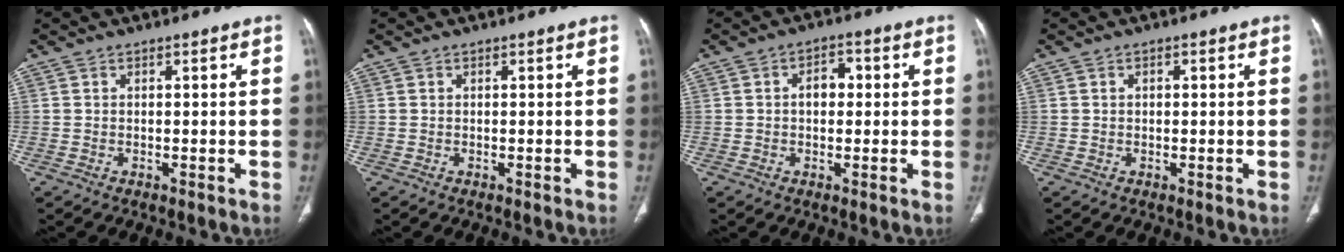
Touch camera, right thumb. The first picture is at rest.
{"total": 0.0}
{"total": 4.0, "force": [0.3, 2.8, 3.0], "torque": [-0.035, 0.015, -0.001]}
{"total": 0.7, "force": [0.2, 0.5, 0.5], "torque": [-0.008, 0.002, 0.002]}